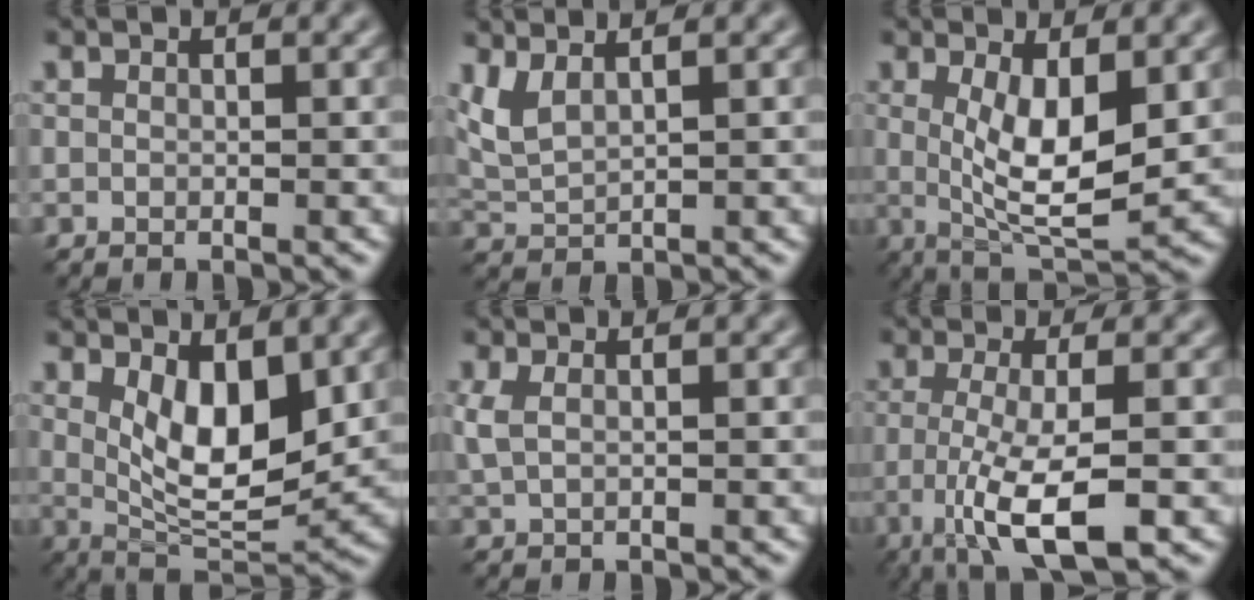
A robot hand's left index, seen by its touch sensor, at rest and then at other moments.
{"total": 2.7, "force": [1.6, 0.8, 2.0], "torque": [-0.056, 0.005, 0.041]}
{"total": 6.4, "force": [0.6, 2.1, 6.1], "torque": [-0.113, -0.013, 0.017]}
{"total": 6.6, "force": [1.7, 2.9, 5.7], "torque": [-0.100, -0.018, 0.036]}
{"total": 1.7, "force": [0.6, 0.6, 1.4], "torque": [-0.037, 0.004, 0.013]}
{"total": 6.8, "force": [-2.1, 1.7, 6.2], "torque": [-0.117, -0.008, -0.040]}